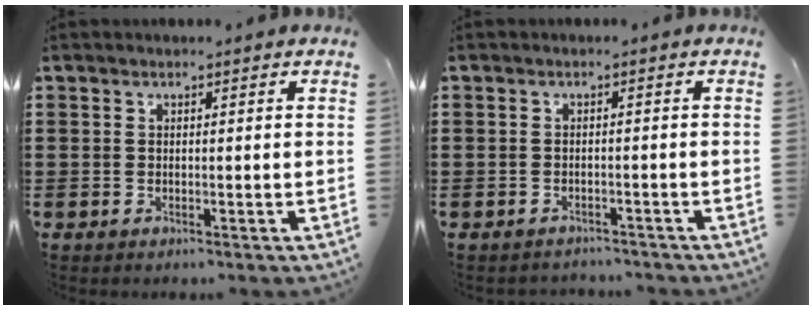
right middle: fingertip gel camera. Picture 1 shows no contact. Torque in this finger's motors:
{"motor_torque": [-0.26, 0.00, -0.27, -0.03]}